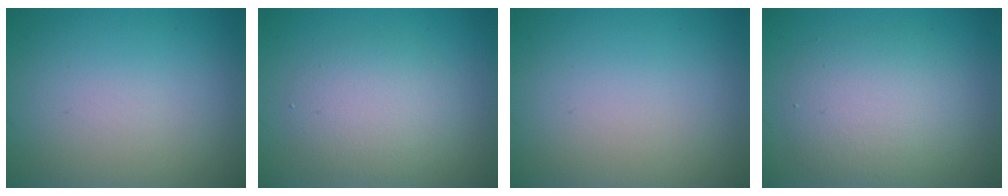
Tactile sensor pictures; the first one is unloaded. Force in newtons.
{"total": 3.5, "press": 3.5, "slide": 0.3}
{"total": 0.0}
{"total": 4.6, "press": 4.6, "slide": 0.4}